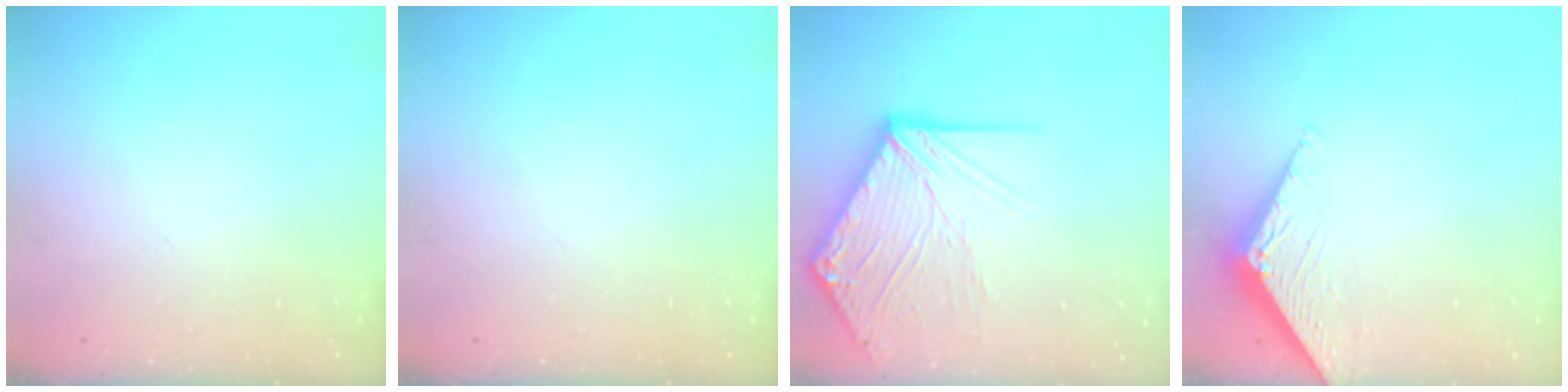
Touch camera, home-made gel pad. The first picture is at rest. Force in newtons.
{"total": 0.0}
{"total": 15.4, "press": 15.3, "slide": 1.8}
{"total": 2.7, "press": 2.7, "slide": 0.3}